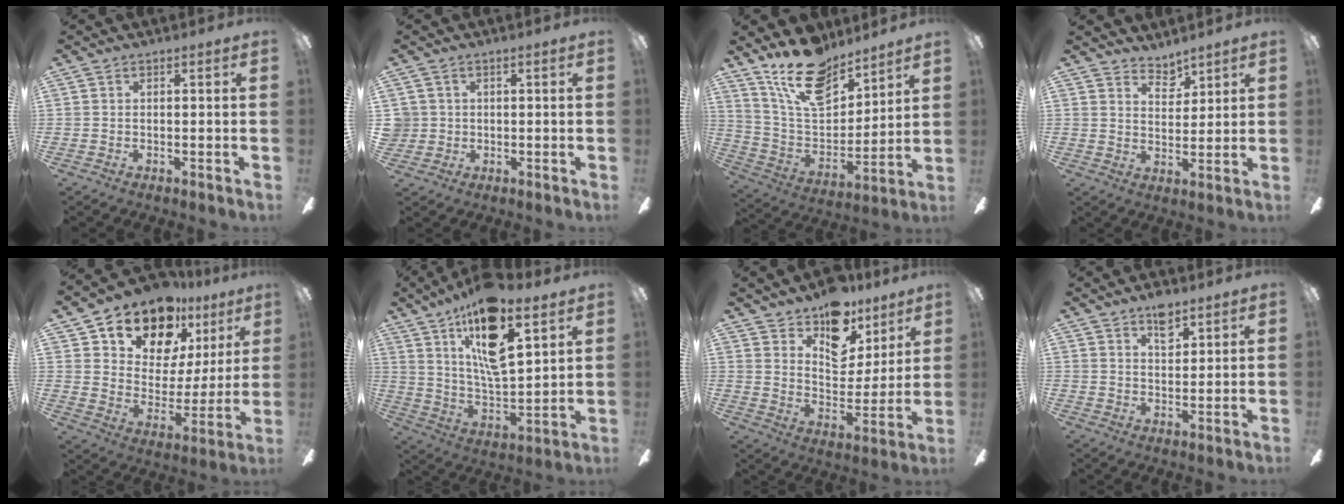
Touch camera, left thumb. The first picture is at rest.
{"total": 3.1, "force": [0.7, 3.1, 0.1], "torque": [-0.013, 0.007, 0.013]}
{"total": 17.9, "force": [13.4, 8.2, 8.5], "torque": [-0.162, -0.078, 0.245]}
{"total": 5.1, "force": [4.6, 2.1, 1.0], "torque": [-0.009, -0.030, 0.081]}
{"total": 16.1, "force": [12.1, 9.0, 5.5], "torque": [-0.104, -0.084, 0.222]}
{"total": 18.8, "force": [11.8, 6.2, 13.2], "torque": [-0.244, -0.054, 0.195]}
{"total": 13.5, "force": [10.3, 7.5, 4.5], "torque": [-0.070, -0.075, 0.195]}
{"total": 5.9, "force": [4.3, 2.9, 2.9], "torque": [-0.035, -0.018, 0.073]}